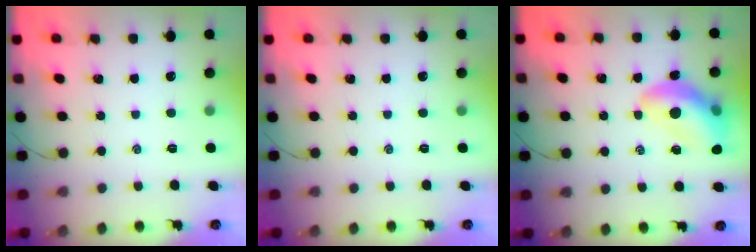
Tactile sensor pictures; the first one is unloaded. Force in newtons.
{"total": 0.0}
{"total": 14.0, "press": 13.5, "slide": 3.8}